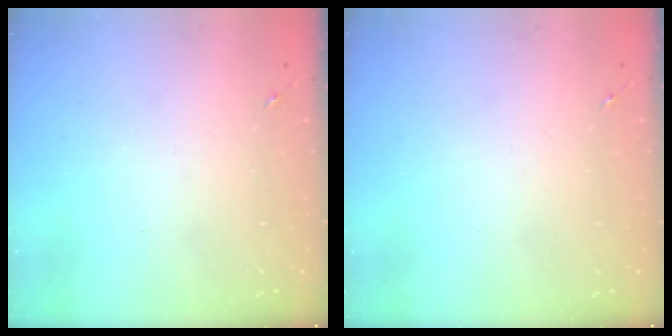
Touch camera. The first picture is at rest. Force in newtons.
{"total": 0.0}